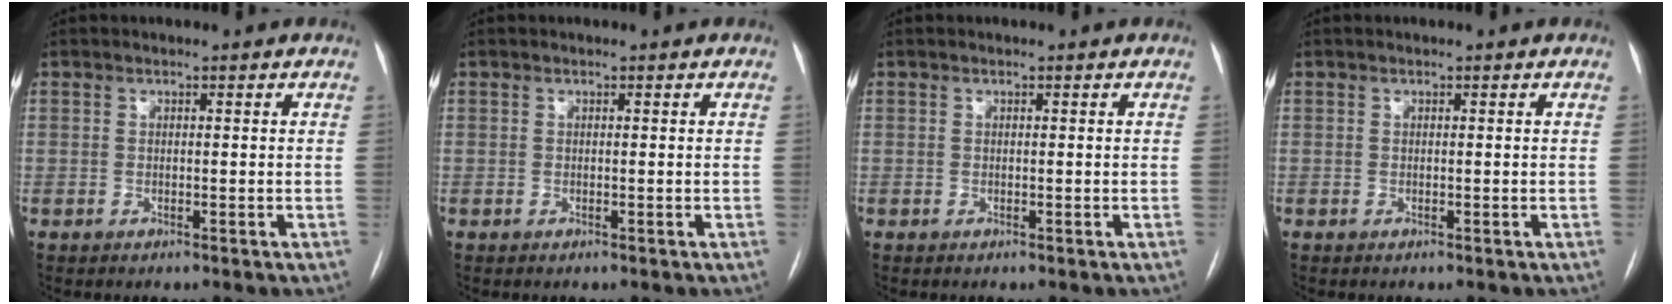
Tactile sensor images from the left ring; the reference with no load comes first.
{"total": 0.0}
{"total": 0.0}
{"total": 0.0}